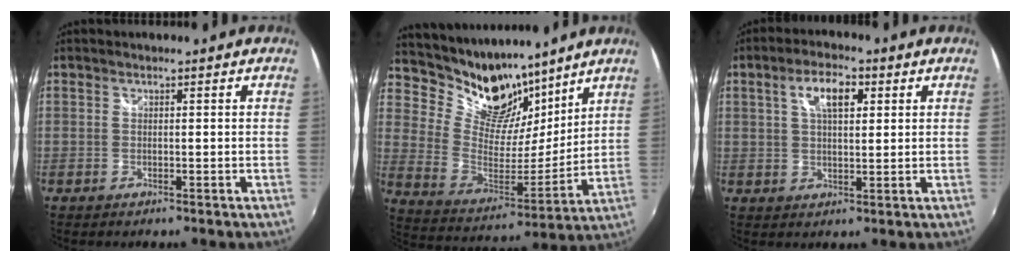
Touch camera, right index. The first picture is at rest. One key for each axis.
{"total": 18.6, "fx": 14.2, "fy": 9.1, "fz": 7.8, "tx": -0.171, "ty": 0.002, "tz": 0.261}
{"total": 6.8, "fx": 2.5, "fy": 3.0, "fz": 5.6, "tx": -0.098, "ty": 0.014, "tz": 0.043}